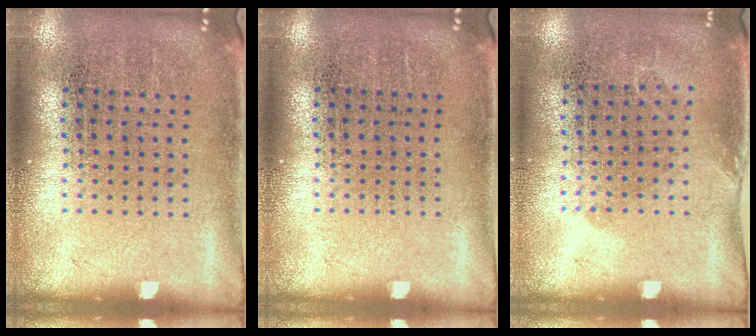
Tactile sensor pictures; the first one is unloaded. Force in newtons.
{"total": 0.0}
{"total": 0.9, "press": 0.7, "slide": 0.6}